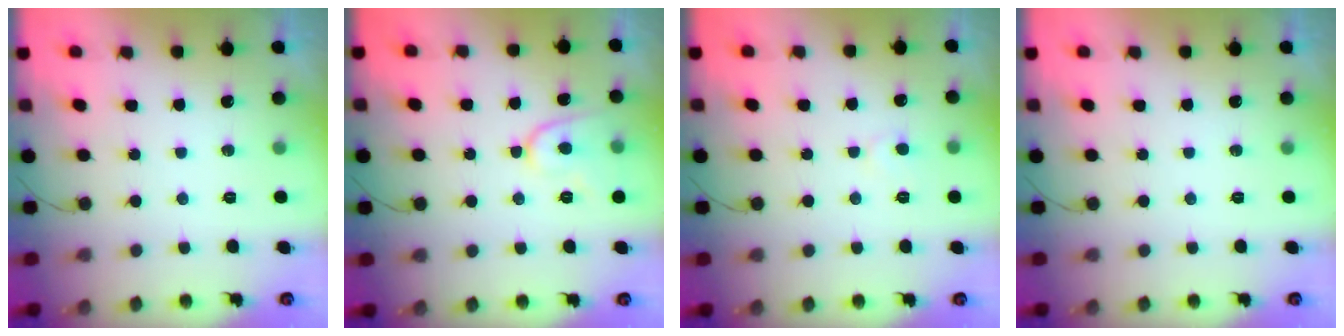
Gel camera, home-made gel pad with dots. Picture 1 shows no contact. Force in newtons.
{"total": 8.4, "press": 8.3, "slide": 0.7}
{"total": 4.0, "press": 4.0, "slide": 0.4}
{"total": 0.0}